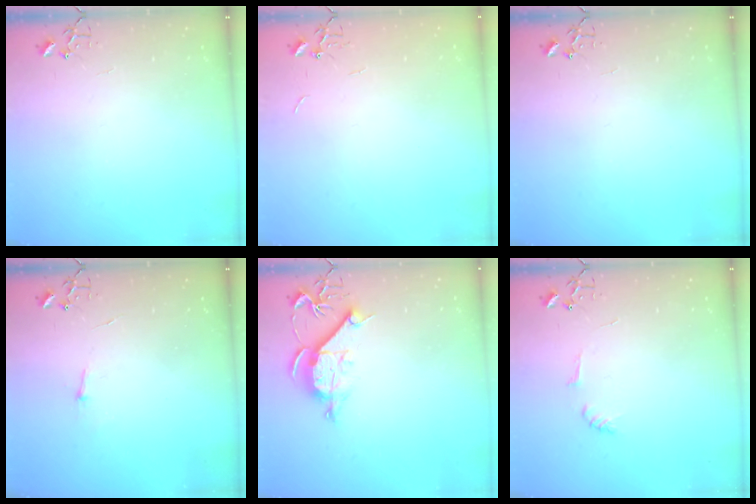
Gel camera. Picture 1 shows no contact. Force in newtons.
{"total": 0.7, "press": 0.7, "slide": 0.1}
{"total": 0.0}
{"total": 3.1, "press": 3.1, "slide": 0.4}
{"total": 10.1, "press": 10.1, "slide": 0.7}
{"total": 5.3, "press": 5.3, "slide": 0.6}